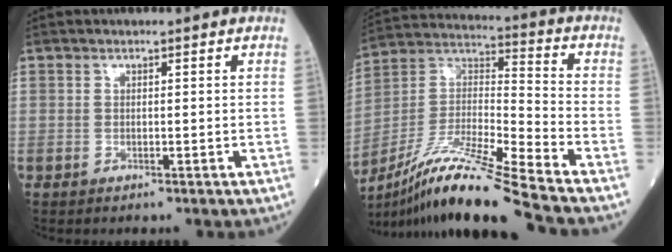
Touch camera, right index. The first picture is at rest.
{"total": 18.7, "force": [-15.1, -1.5, 11.0], "torque": [-0.238, -0.013, -0.280]}